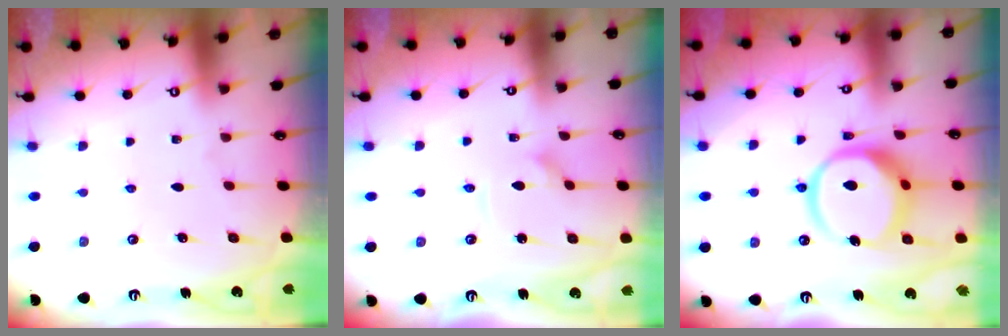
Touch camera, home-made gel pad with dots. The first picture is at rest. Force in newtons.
{"total": 1.8, "press": 1.8, "slide": 0.2}
{"total": 12.7, "press": 12.6, "slide": 1.5}